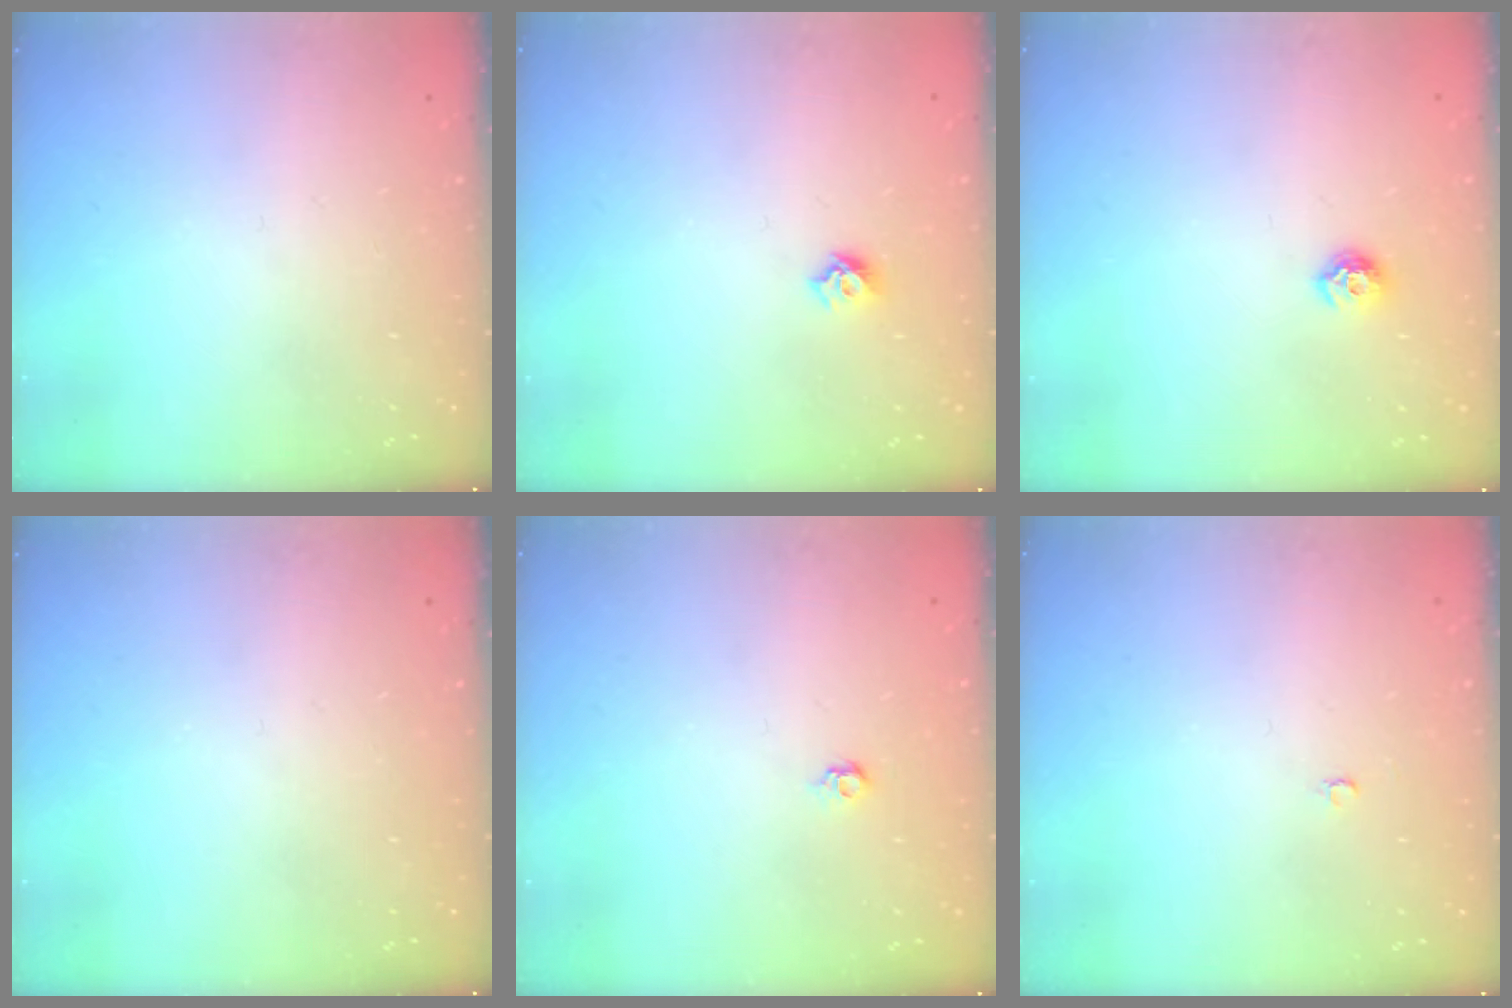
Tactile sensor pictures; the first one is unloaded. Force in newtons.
{"total": 4.9, "press": 4.8, "slide": 0.8}
{"total": 6.4, "press": 6.3, "slide": 0.9}
{"total": 0.0}
{"total": 3.9, "press": 3.8, "slide": 0.8}
{"total": 2.1, "press": 2.1, "slide": 0.2}